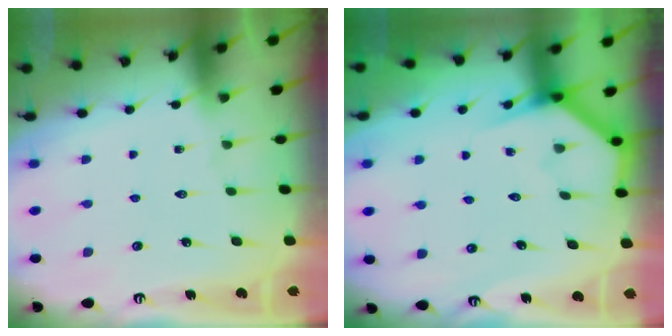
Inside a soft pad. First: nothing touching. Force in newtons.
{"total": 3.8, "press": 3.8, "slide": 0.2}